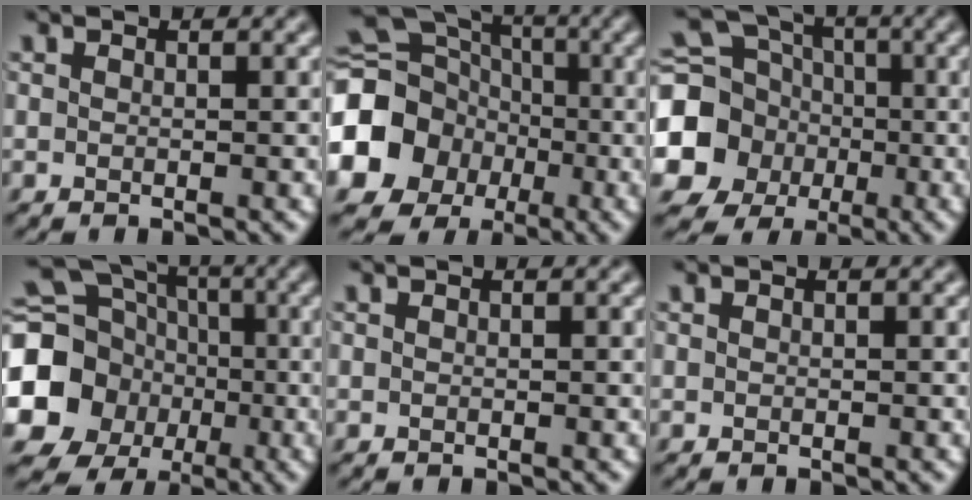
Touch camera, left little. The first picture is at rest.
{"total": 16.4, "force": [-4.1, 14.7, 5.8], "torque": [-0.155, -0.014, -0.103]}
{"total": 11.5, "force": [-2.2, 10.5, 4.2], "torque": [-0.117, -0.023, -0.061]}
{"total": 18.3, "force": [-2.6, 17.0, 6.4], "torque": [-0.161, -0.009, -0.083]}
{"total": 0.0}
{"total": 0.0}